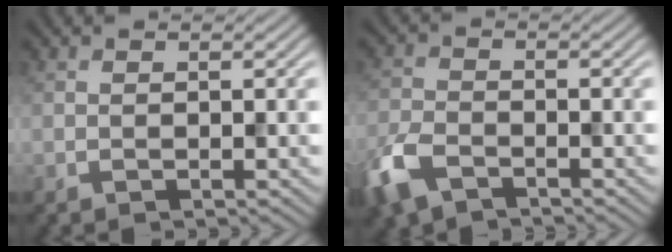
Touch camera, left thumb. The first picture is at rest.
{"total": 6.3, "force": [-4.2, 3.0, 3.7], "torque": [-0.089, -0.011, -0.096]}